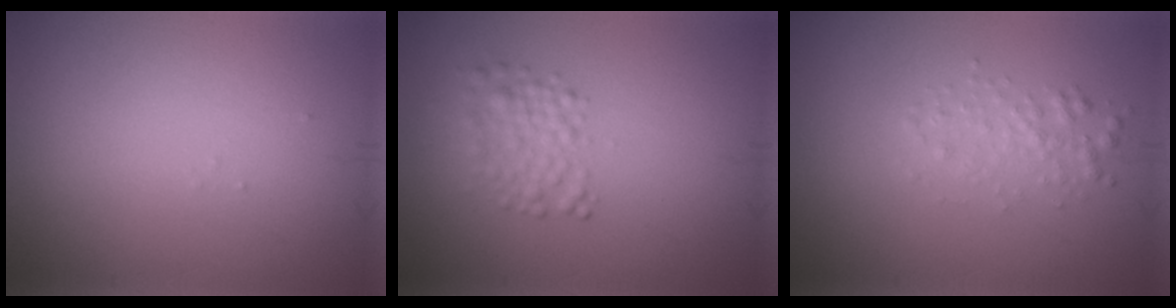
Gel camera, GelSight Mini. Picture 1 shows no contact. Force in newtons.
{"total": 2.3, "press": 2.3, "slide": 0.0}
{"total": 1.7, "press": 1.7, "slide": 0.0}